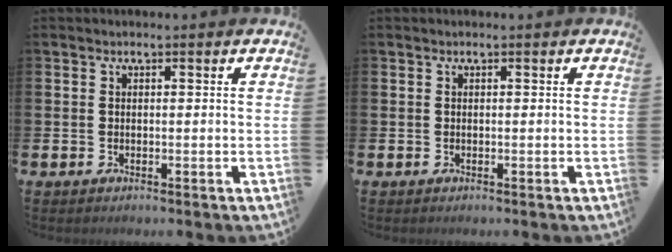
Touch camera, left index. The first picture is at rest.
{"total": 0.0}